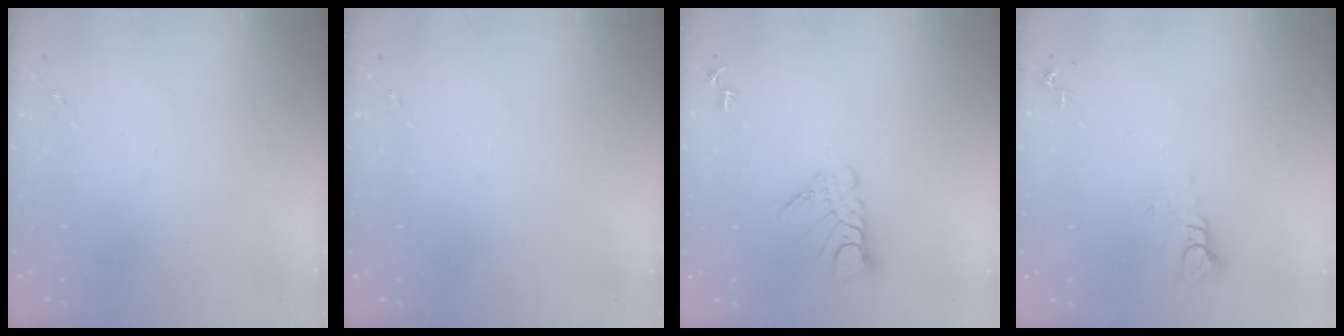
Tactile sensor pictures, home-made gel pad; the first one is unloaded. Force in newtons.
{"total": 0.0}
{"total": 8.5, "press": 8.5, "slide": 0.9}
{"total": 5.6, "press": 5.6, "slide": 0.4}